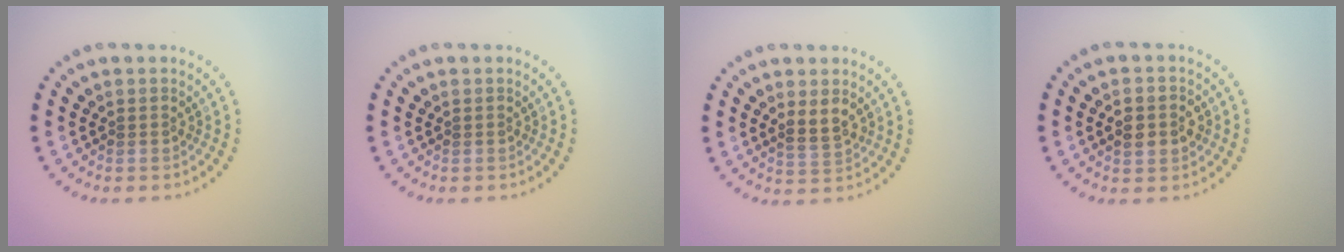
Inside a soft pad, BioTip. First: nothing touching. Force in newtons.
{"total": 0.0}
{"total": 2.0, "press": 1.9, "slide": 0.6}
{"total": 2.7, "press": 2.7, "slide": 0.1}